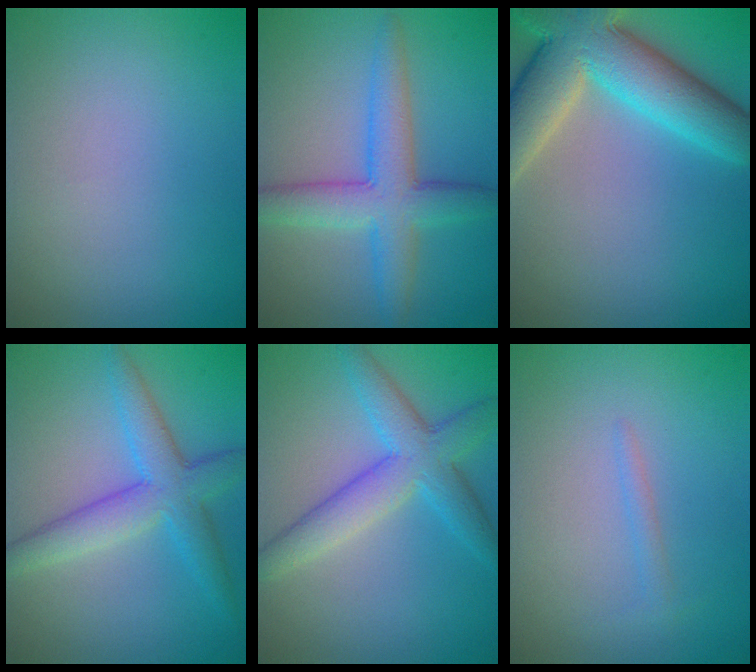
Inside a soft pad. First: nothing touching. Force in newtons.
{"total": 5.5, "press": 5.5, "slide": 0.1}
{"total": 10.0, "press": 10.0, "slide": 0.7}
{"total": 5.0, "press": 5.0, "slide": 0.1}
{"total": 5.3, "press": 5.3, "slide": 0.1}
{"total": 0.9, "press": 0.9, "slide": 0.1}